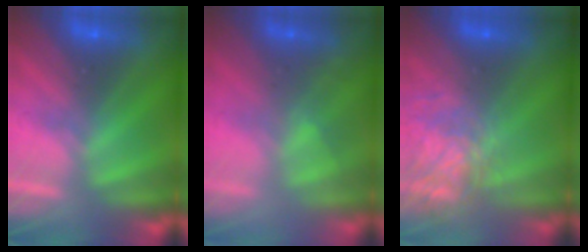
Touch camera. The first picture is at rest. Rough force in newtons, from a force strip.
{"total": 2.4}
{"total": 9.2}